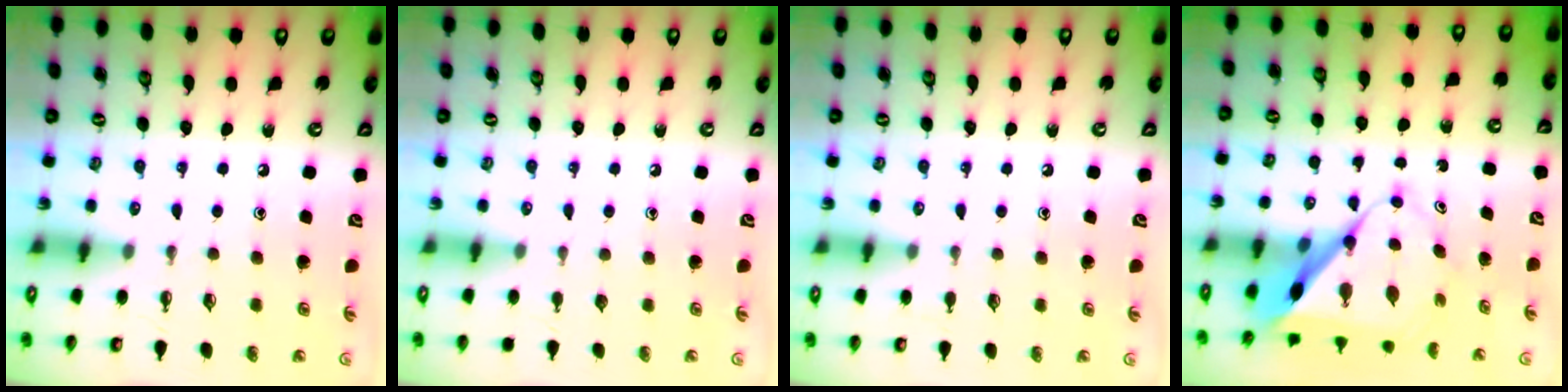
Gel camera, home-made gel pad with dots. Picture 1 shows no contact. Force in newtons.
{"total": 0.0}
{"total": 2.8, "press": 2.8, "slide": 0.2}
{"total": 9.9, "press": 9.8, "slide": 1.0}